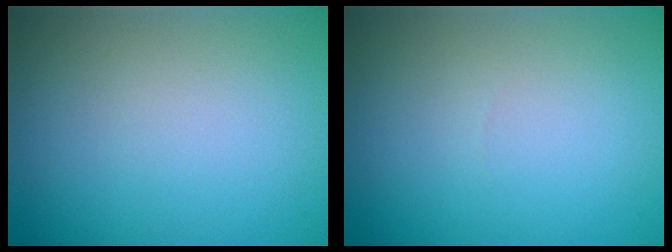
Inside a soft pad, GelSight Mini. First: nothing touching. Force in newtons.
{"total": 0.0}